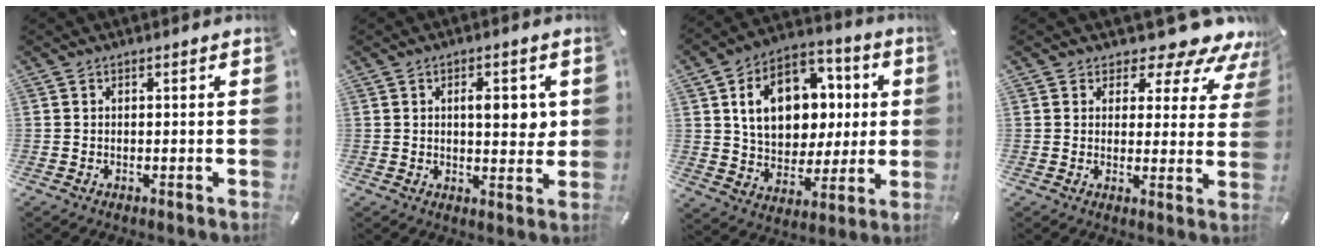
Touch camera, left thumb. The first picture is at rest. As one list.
[{"total": 6.7, "force": [1.6, 3.1, 5.7], "torque": [-0.075, -0.009, 0.018]}, {"total": 16.1, "force": [3.4, 12.9, 9.0], "torque": [-0.145, 0.000, 0.071]}, {"total": 8.9, "force": [6.9, 4.1, 3.9], "torque": [-0.047, -0.064, 0.117]}]